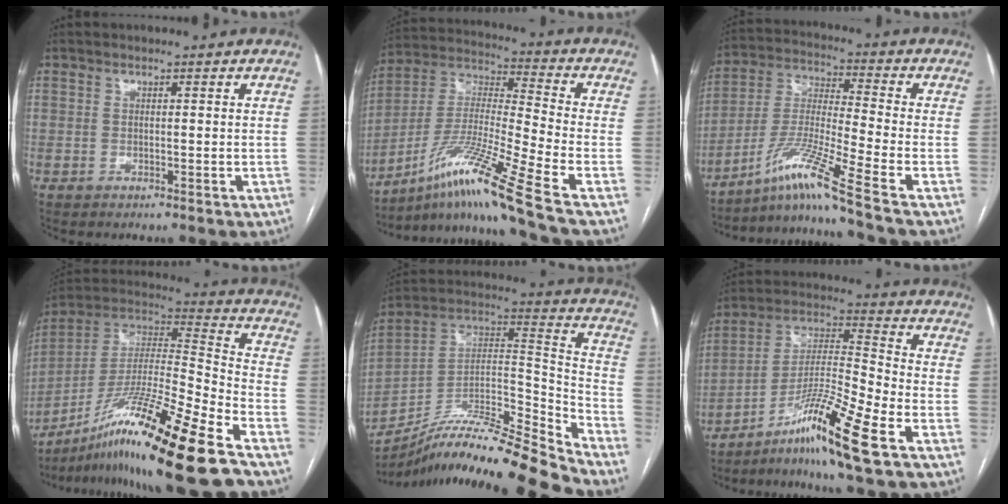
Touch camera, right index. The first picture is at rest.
{"total": 16.7, "force": [-10.9, -2.9, 12.4], "torque": [-0.256, -0.006, -0.195]}
{"total": 12.4, "force": [-8.5, -2.9, 8.5], "torque": [-0.180, -0.014, -0.155]}
{"total": 23.9, "force": [-16.2, -0.7, 17.5], "torque": [-0.306, -0.022, -0.294]}
{"total": 21.8, "force": [-19.3, -0.4, 10.1], "torque": [-0.166, 0.022, -0.334]}
{"total": 14.4, "force": [-8.4, -0.9, 11.7], "torque": [-0.229, -0.014, -0.150]}